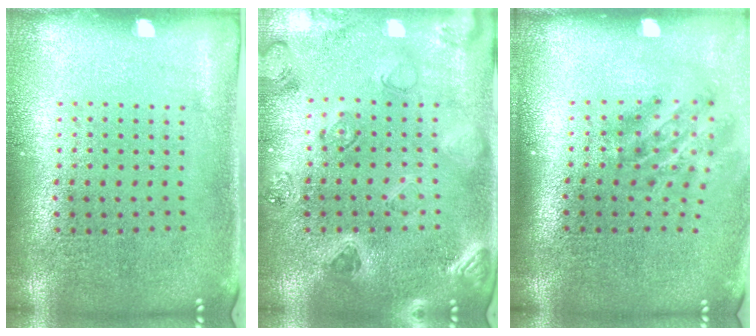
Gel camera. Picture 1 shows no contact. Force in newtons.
{"total": 1.1, "press": 1.1, "slide": 0.3}
{"total": 1.9, "press": 1.2, "slide": 1.5}